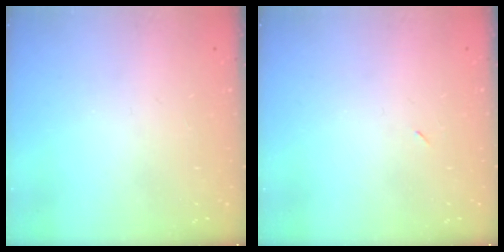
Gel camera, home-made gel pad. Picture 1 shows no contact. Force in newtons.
{"total": 2.2, "press": 1.8, "slide": 1.2}